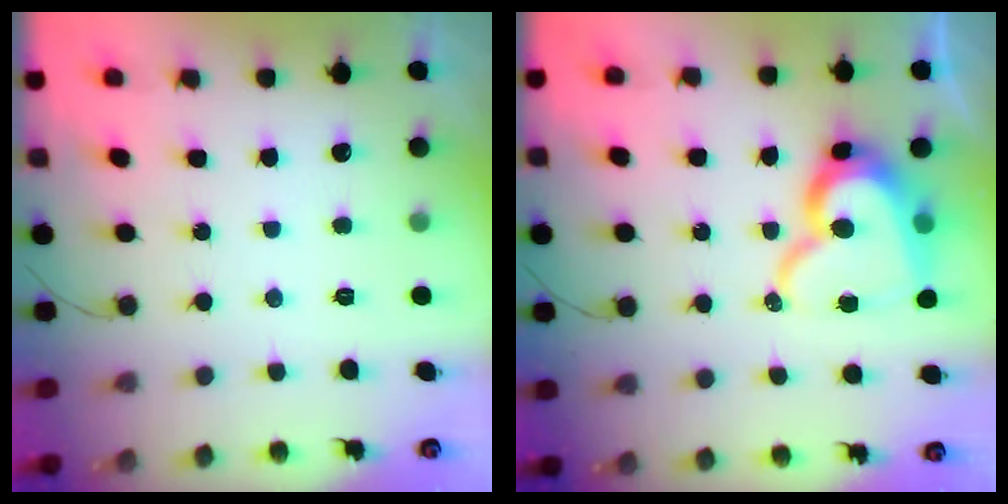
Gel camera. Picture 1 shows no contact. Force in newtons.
{"total": 16.5, "press": 16.5, "slide": 1.3}